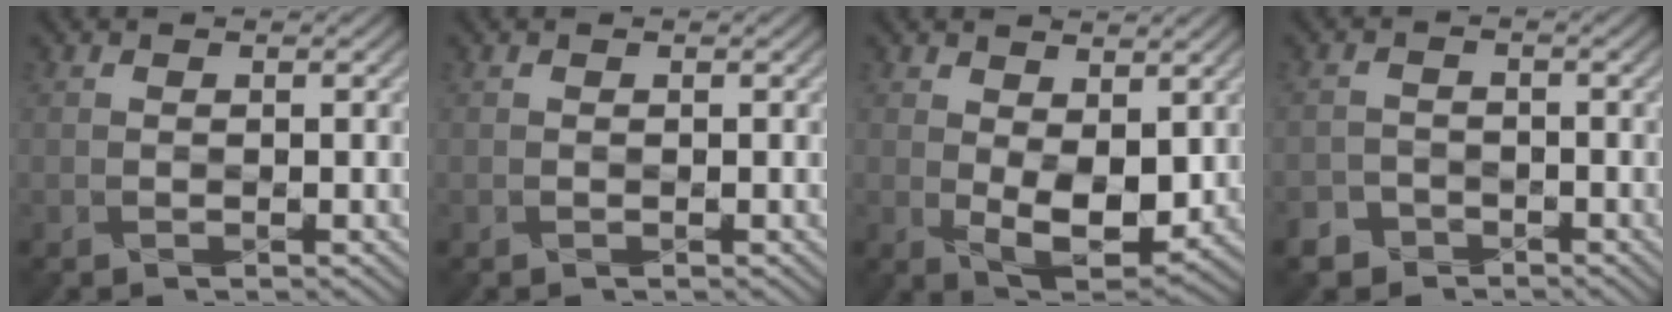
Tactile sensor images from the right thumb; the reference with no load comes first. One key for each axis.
{"total": 0.0}
{"total": 5.4, "fx": 0.9, "fy": 2.9, "fz": 4.5, "tx": -0.089, "ty": -0.015, "tz": 0.028}
{"total": 2.7, "fx": -2.4, "fy": 0.9, "fz": -0.9, "tx": 0.014, "ty": -0.008, "tz": -0.044}